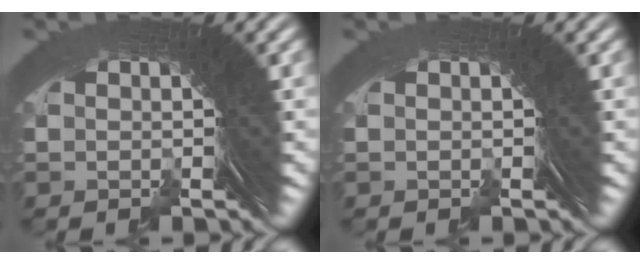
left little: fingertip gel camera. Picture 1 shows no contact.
{"total": 0.0}